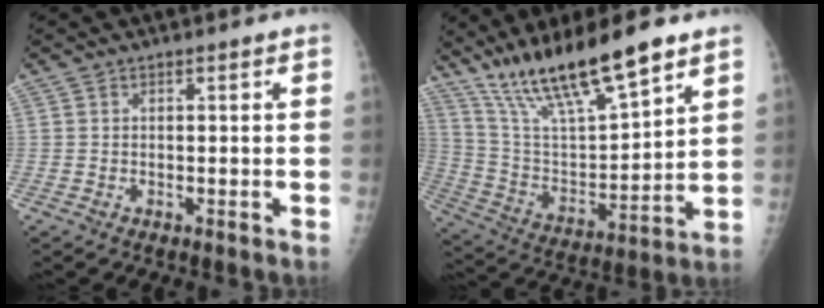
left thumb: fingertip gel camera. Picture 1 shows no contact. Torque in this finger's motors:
{"motor_torque": [0.60, 0.29, 1.39, -1.37, 0.27]}